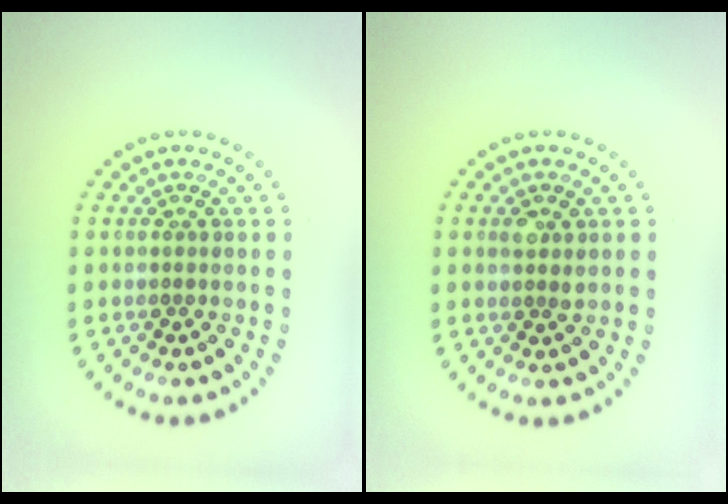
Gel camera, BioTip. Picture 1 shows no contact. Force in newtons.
{"total": 1.5, "press": 1.5, "slide": 0.4}